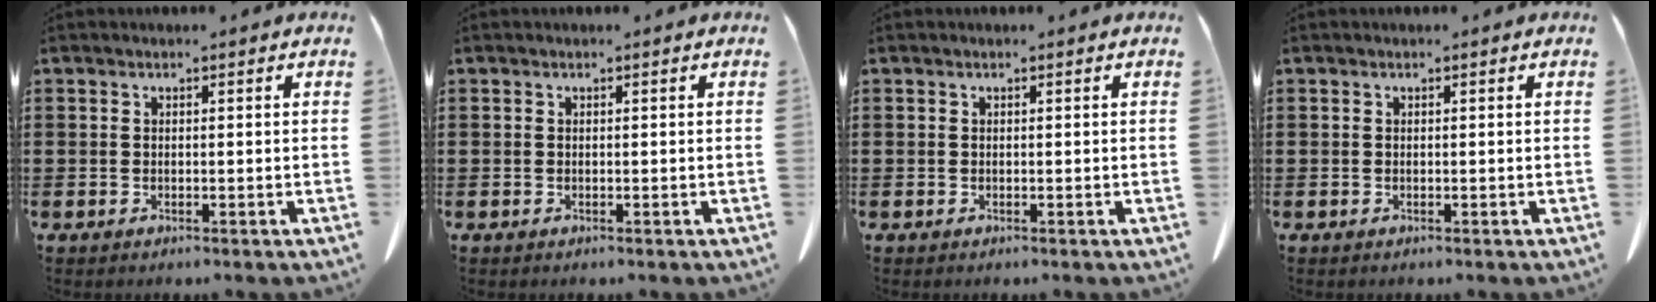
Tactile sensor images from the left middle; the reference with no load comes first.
{"total": 0.0}
{"total": 0.0}
{"total": 0.0}